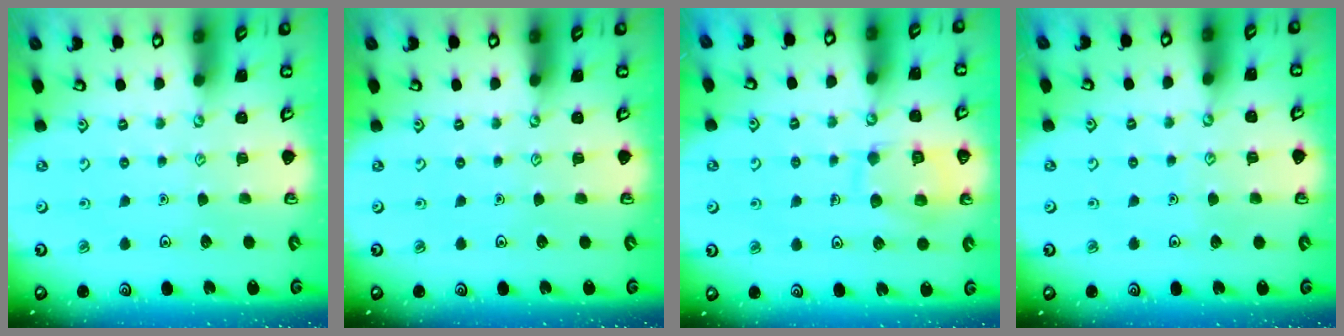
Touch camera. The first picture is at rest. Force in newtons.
{"total": 0.0}
{"total": 11.9, "press": 11.9, "slide": 1.1}
{"total": 3.3, "press": 3.2, "slide": 0.3}